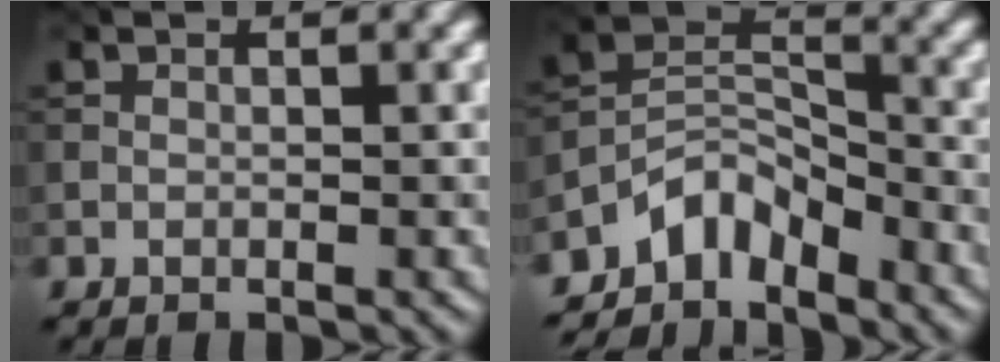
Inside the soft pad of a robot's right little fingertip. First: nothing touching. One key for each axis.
{"total": 5.5, "fx": -4.6, "fy": 2.3, "fz": 1.8, "tx": -0.021, "ty": 0.004, "tz": -0.098}